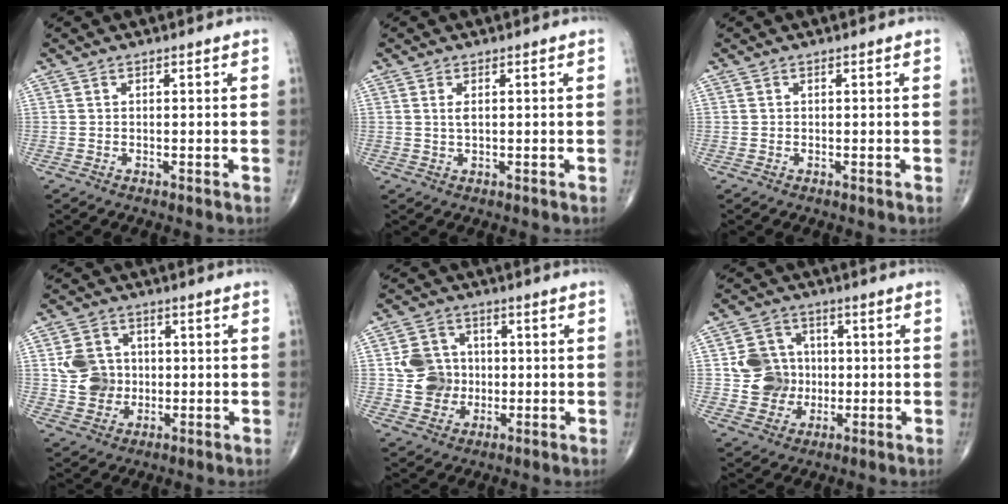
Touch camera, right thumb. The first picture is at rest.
{"total": 1.6, "force": [0.5, 0.7, 1.4], "torque": [-0.029, -0.002, 0.013]}
{"total": 0.0}
{"total": 8.0, "force": [0.4, 7.2, 3.3], "torque": [-0.032, 0.002, 0.007]}
{"total": 8.5, "force": [-0.1, 7.9, 3.2], "torque": [-0.023, 0.008, -0.003]}
{"total": 9.3, "force": [-0.1, 8.7, 3.3], "torque": [-0.018, 0.010, 0.000]}